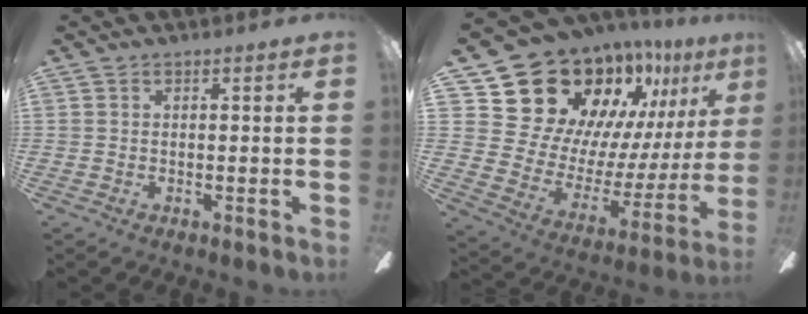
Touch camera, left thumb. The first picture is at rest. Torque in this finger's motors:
{"motor_torque": [2.10, 2.12, 1.37, -1.39, 0.09]}